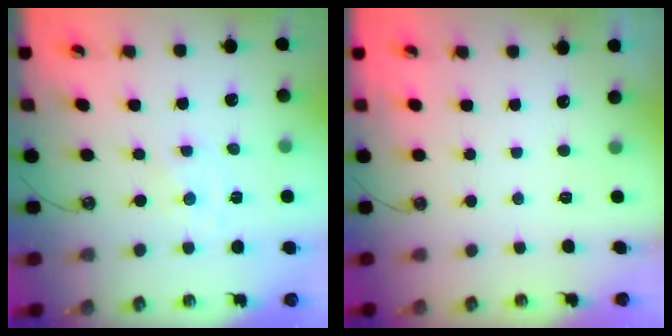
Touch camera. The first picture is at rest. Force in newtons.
{"total": 0.0}